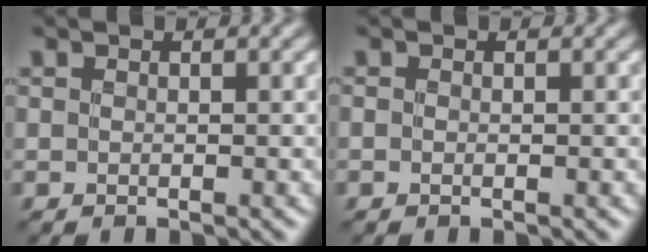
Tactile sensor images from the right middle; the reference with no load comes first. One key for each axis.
{"total": 0.0}